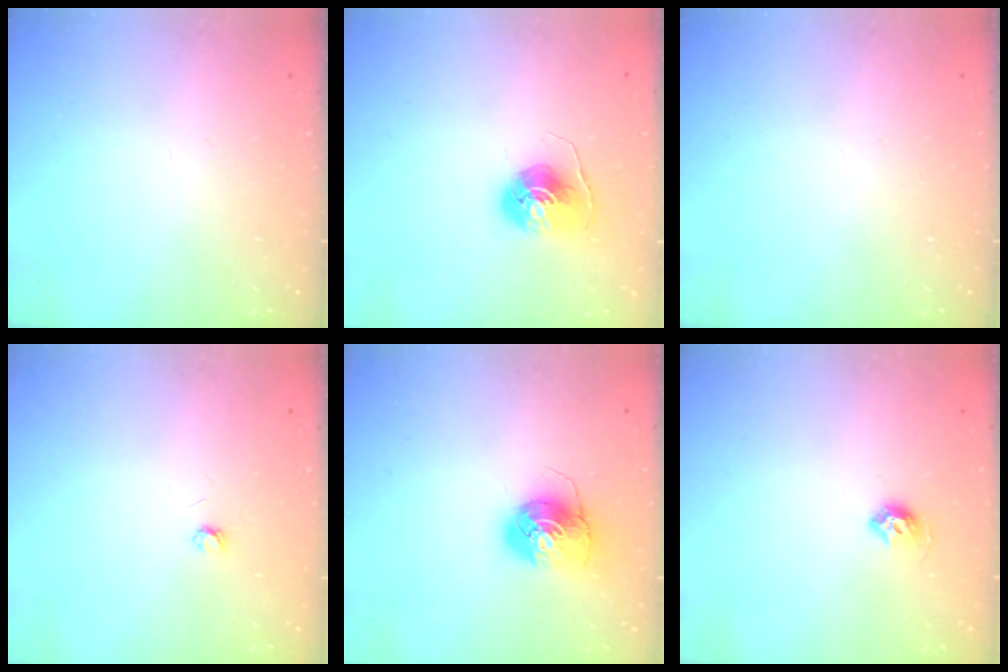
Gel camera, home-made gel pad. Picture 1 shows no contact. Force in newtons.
{"total": 7.3, "press": 7.3, "slide": 0.1}
{"total": 0.0}
{"total": 2.8, "press": 2.7, "slide": 0.3}
{"total": 8.8, "press": 8.8, "slide": 0.3}
{"total": 6.4, "press": 6.4, "slide": 1.1}